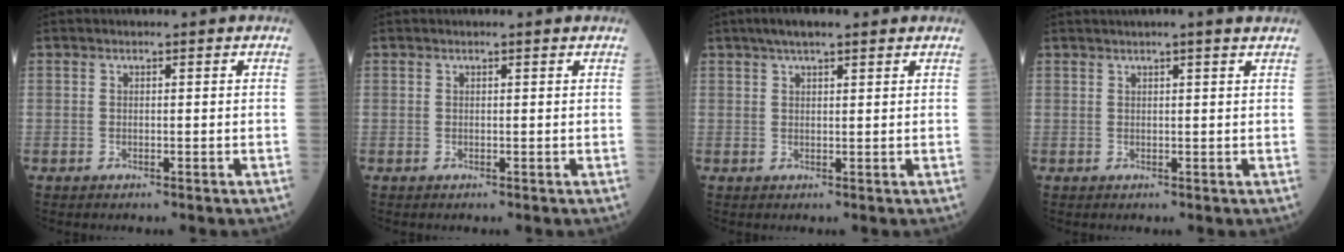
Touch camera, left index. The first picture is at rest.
{"total": 0.7, "force": [0.7, -0.1, 0.2], "torque": [-0.011, -0.001, 0.009]}
{"total": 5.3, "force": [3.9, 1.0, 3.5], "torque": [-0.059, 0.029, 0.064]}
{"total": 4.2, "force": [3.5, -0.6, 2.2], "torque": [-0.030, 0.017, 0.042]}